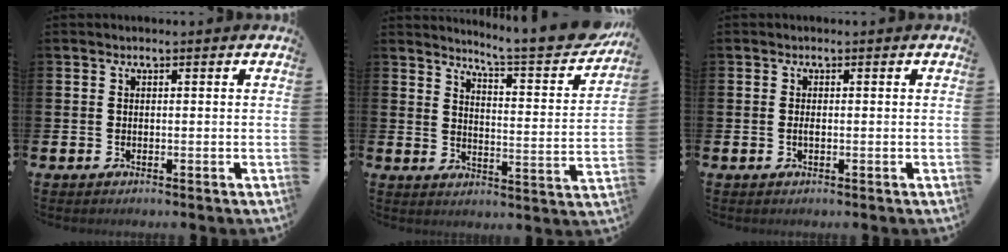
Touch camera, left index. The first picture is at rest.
{"total": 7.1, "force": [6.5, 0.1, 2.8], "torque": [-0.059, -0.058, 0.103]}
{"total": 0.7, "force": [-0.1, 0.2, 0.6], "torque": [-0.017, 0.001, -0.001]}